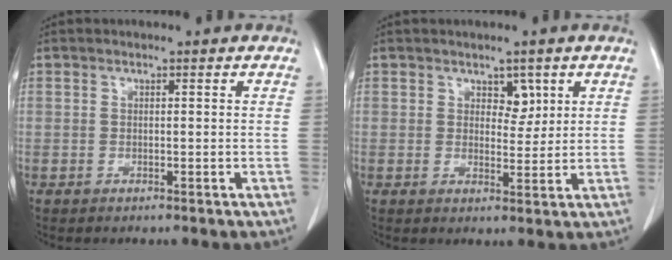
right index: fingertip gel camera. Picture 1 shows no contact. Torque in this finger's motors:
{"motor_torque": [-0.21, 0.21, -0.05, -0.01]}